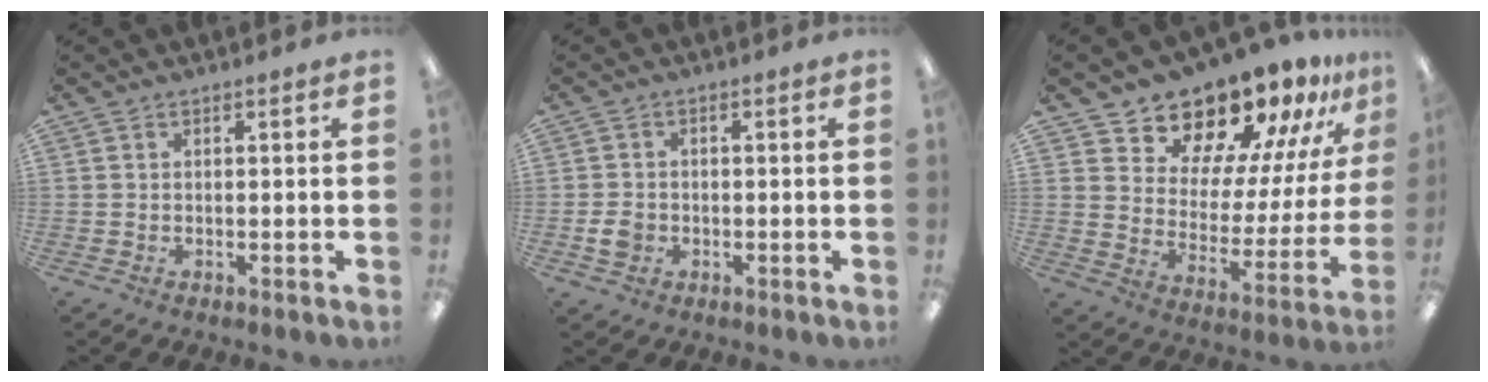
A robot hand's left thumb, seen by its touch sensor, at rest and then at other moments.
{"total": 3.5, "force": [-0.9, 3.0, 1.6], "torque": [-0.032, 0.004, -0.018]}
{"total": 15.6, "force": [14.6, 4.9, 2.5], "torque": [-0.046, -0.138, 0.250]}